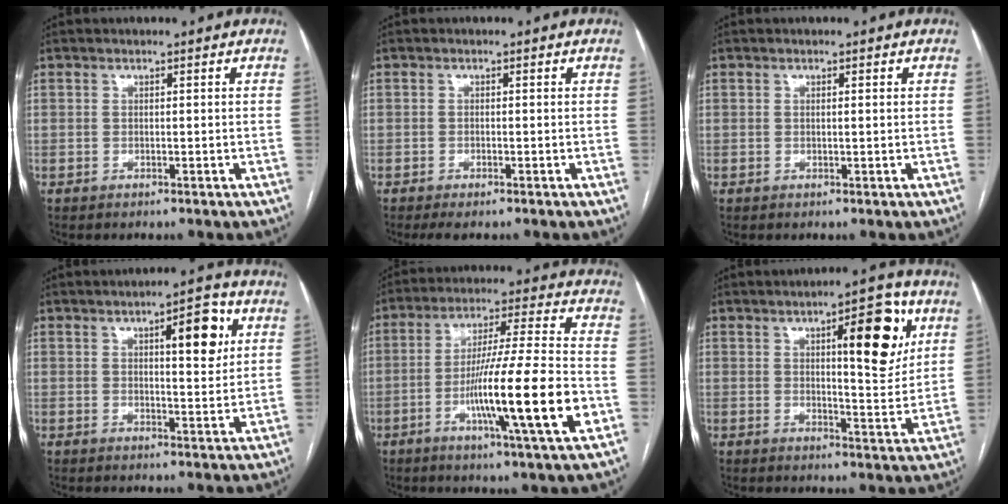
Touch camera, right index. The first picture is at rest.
{"total": 2.4, "force": [-1.9, 0.6, 1.4], "torque": [-0.023, -0.005, -0.027]}
{"total": 0.6, "force": [0.1, 0.1, 0.5], "torque": [-0.011, 0.000, 0.001]}
{"total": 7.6, "force": [2.8, 2.1, 6.8], "torque": [-0.093, 0.006, 0.037]}
{"total": 17.5, "force": [-5.1, -0.4, 16.7], "torque": [-0.284, -0.012, -0.088]}
{"total": 11.5, "force": [4.4, 2.8, 10.2], "torque": [-0.137, 0.004, 0.059]}